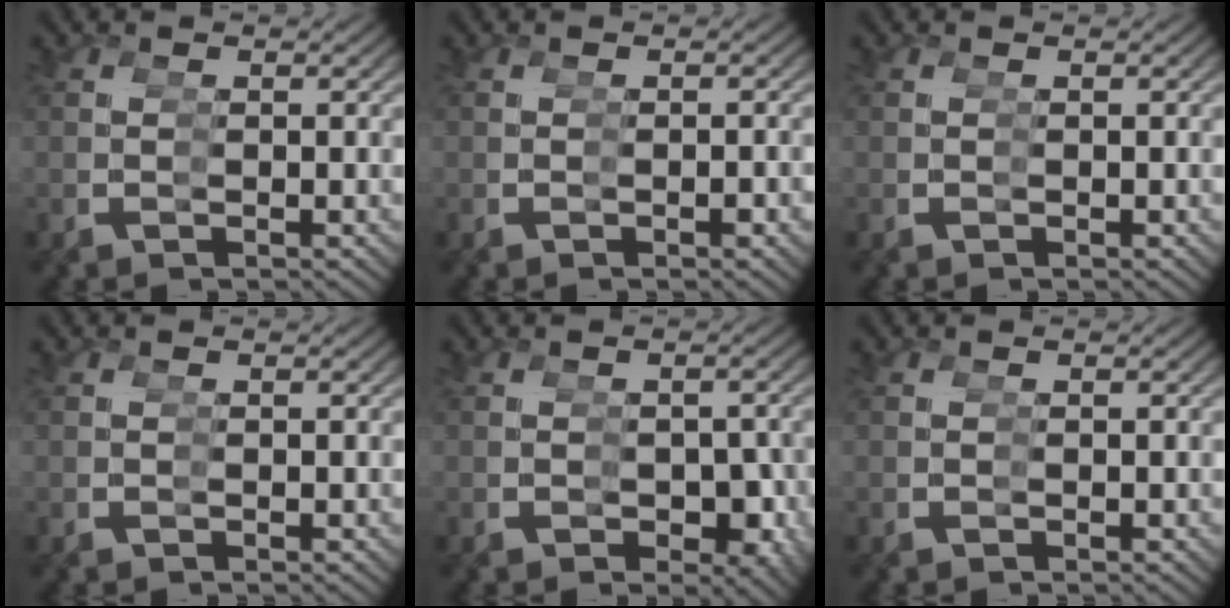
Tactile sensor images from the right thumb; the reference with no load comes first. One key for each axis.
{"total": 1.0, "fx": -0.3, "fy": 0.3, "fz": 0.9, "tx": -0.012, "ty": -0.001, "tz": -0.001}
{"total": 0.0}
{"total": 0.0}
{"total": 4.0, "fx": -0.8, "fy": 2.9, "fz": 2.6, "tx": -0.031, "ty": -0.013, "tz": -0.004}
{"total": 0.0}